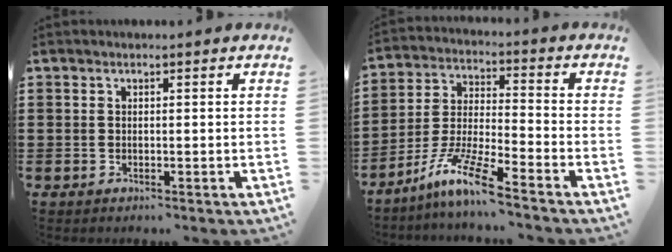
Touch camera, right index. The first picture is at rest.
{"total": 9.7, "force": [-7.4, 0.4, 6.3], "torque": [-0.137, -0.005, -0.150]}